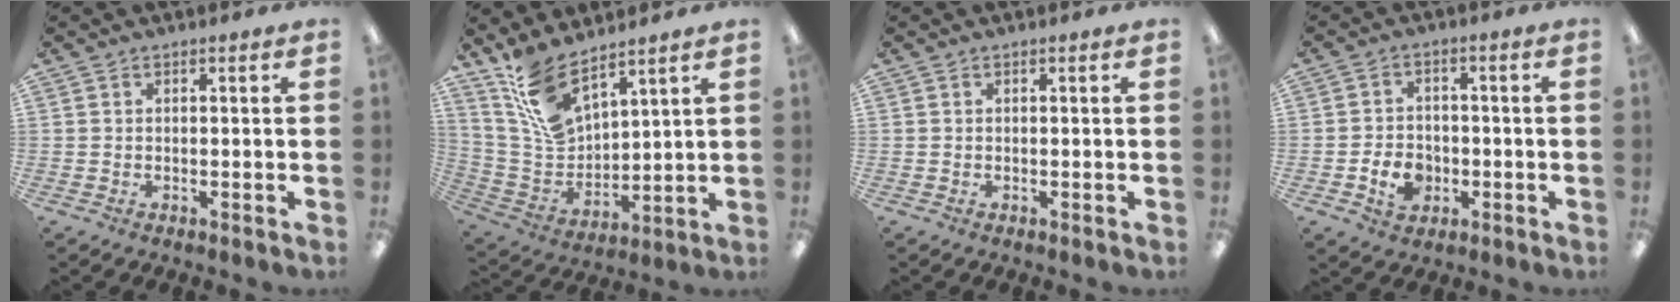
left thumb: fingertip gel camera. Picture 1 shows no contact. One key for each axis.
{"total": 12.7, "fx": 9.5, "fy": 5.4, "fz": 6.5, "tx": -0.145, "ty": -0.045, "tz": 0.184}
{"total": 0.0}
{"total": 6.0, "fx": -2.1, "fy": 4.6, "fz": 3.3, "tx": -0.057, "ty": 0.008, "tz": -0.037}